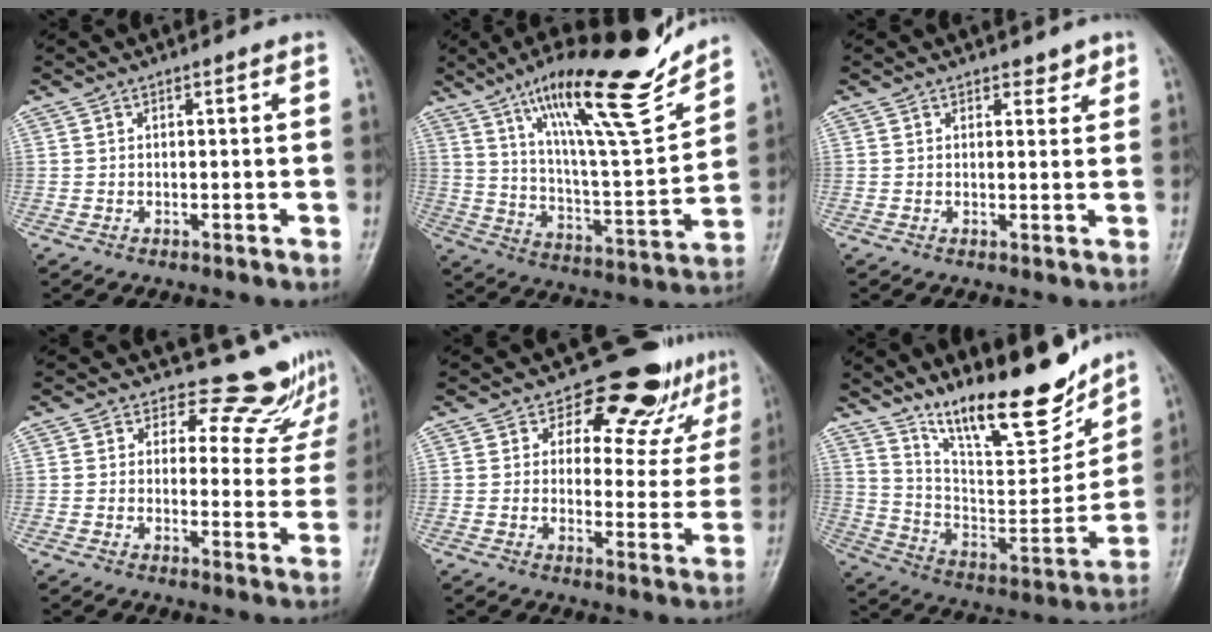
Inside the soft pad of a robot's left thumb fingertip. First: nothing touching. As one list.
[{"total": 22.5, "force": [15.9, 4.0, 15.4], "torque": [-0.216, -0.079, 0.266]}, {"total": 2.2, "force": [1.6, 1.3, 0.7], "torque": [0.010, -0.009, 0.018]}, {"total": 10.0, "force": [8.9, 4.3, 1.1], "torque": [0.031, -0.070, 0.089]}, {"total": 12.5, "force": [9.8, 6.3, 4.5], "torque": [-0.006, -0.069, 0.112]}, {"total": 20.4, "force": [15.6, 5.4, 12.0], "torque": [-0.144, -0.093, 0.269]}]